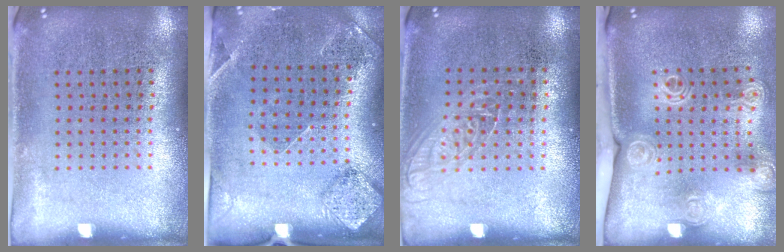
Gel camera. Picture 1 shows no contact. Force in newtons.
{"total": 1.5, "press": 1.3, "slide": 0.7}
{"total": 1.1, "press": 1.0, "slide": 0.5}
{"total": 2.0, "press": 1.6, "slide": 1.3}